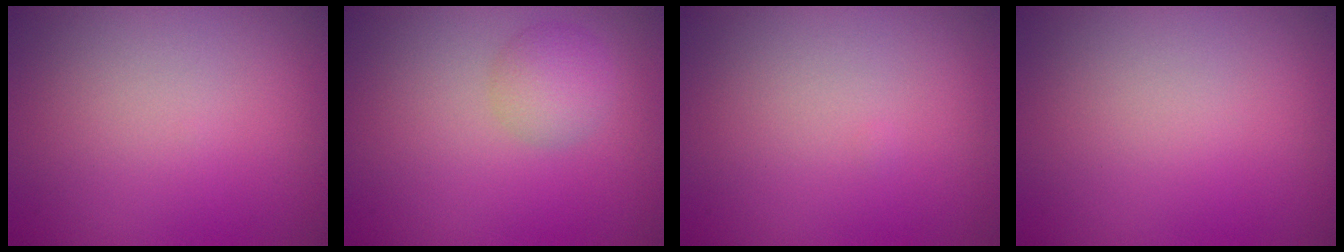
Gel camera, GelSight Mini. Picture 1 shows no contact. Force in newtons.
{"total": 2.5, "press": 2.5, "slide": 0.0}
{"total": 0.0}
{"total": 0.0}